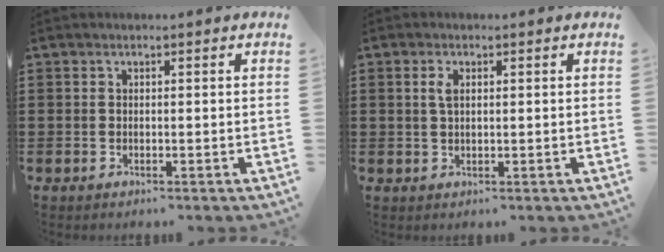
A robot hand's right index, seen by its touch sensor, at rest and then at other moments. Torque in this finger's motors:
{"motor_torque": [0.01, 0.01, 0.01, 0.04]}